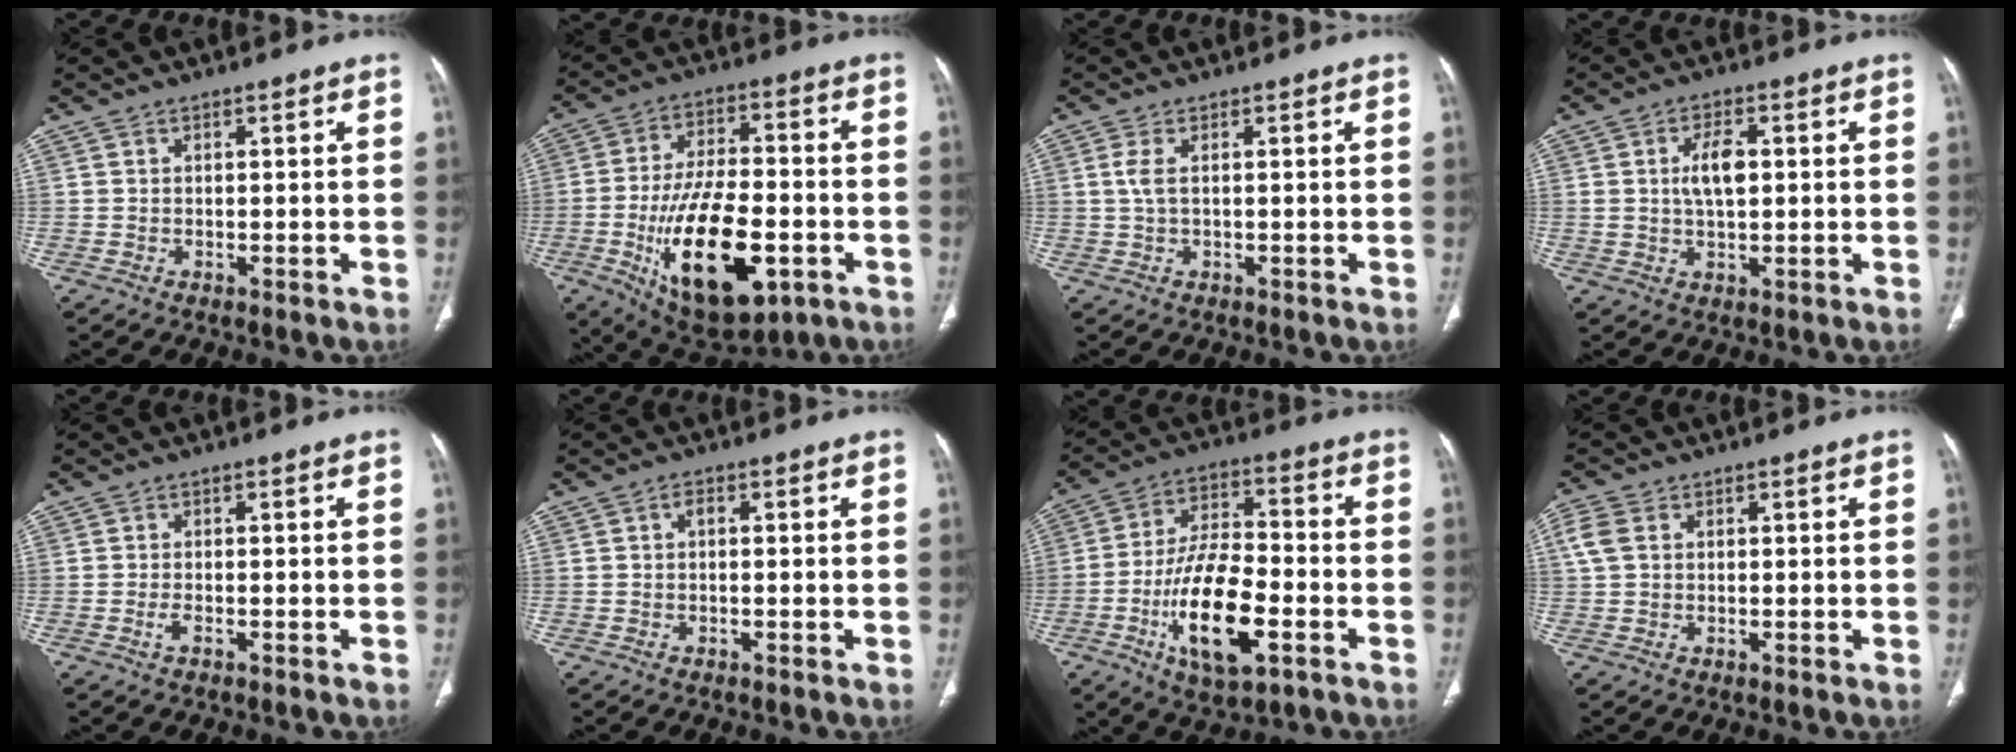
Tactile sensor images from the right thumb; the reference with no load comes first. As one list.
[{"total": 21.5, "force": [-6.7, 10.3, 17.6], "torque": [-0.285, 0.018, -0.091]}, {"total": 2.3, "force": [0.4, 0.7, 2.1], "torque": [-0.061, 0.005, 0.010]}, {"total": 5.8, "force": [0.9, 2.8, 4.9], "torque": [-0.088, 0.002, 0.016]}, {"total": 1.2, "force": [-0.6, 0.4, 0.9], "torque": [-0.023, 0.002, -0.012]}, {"total": 1.0, "force": [-0.1, 0.5, 0.8], "torque": [-0.012, 0.002, -0.007]}, {"total": 16.8, "force": [-5.9, 7.1, 14.1], "torque": [-0.247, 0.024, -0.097]}, {"total": 3.9, "force": [0.8, 2.9, 2.4], "torque": [-0.066, 0.009, 0.015]}]